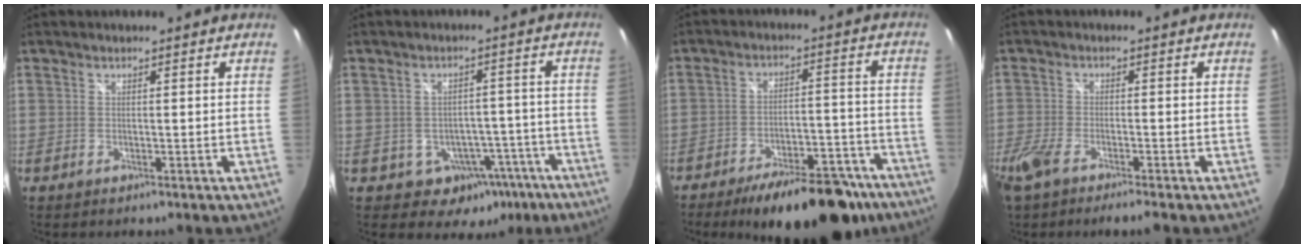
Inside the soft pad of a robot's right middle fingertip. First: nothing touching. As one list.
[{"total": 9.1, "force": [-5.1, 7.0, 2.8], "torque": [-0.047, 0.036, -0.037]}, {"total": 19.3, "force": [-15.0, 6.5, 10.2], "torque": [-0.154, -0.001, -0.198]}, {"total": 7.2, "force": [-5.4, 1.3, 4.6], "torque": [-0.120, -0.025, -0.103]}]